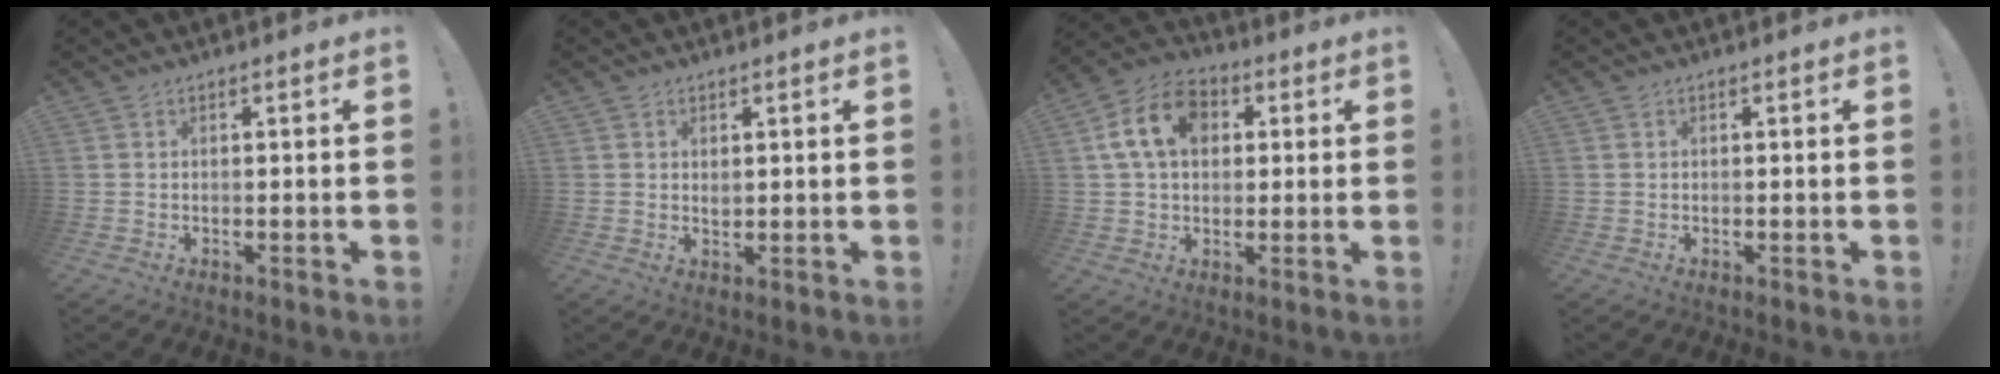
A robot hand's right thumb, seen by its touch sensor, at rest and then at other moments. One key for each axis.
{"total": 1.6, "fx": 1.0, "fy": 1.1, "fz": 0.6, "tx": -0.001, "ty": -0.004, "tz": 0.015}
{"total": 14.1, "fx": 3.9, "fy": 10.2, "fz": 9.0, "tx": -0.152, "ty": 0.005, "tz": 0.076}
{"total": 0.0}